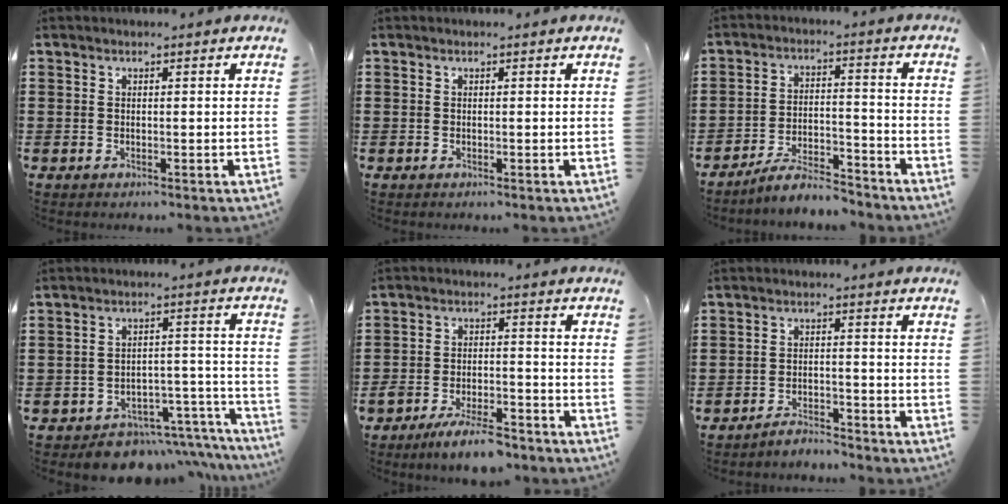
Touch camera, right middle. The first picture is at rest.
{"total": 0.0}
{"total": 6.2, "force": [-5.8, 0.8, 2.2], "torque": [-0.040, 0.005, -0.111]}
{"total": 6.0, "force": [-5.7, 1.7, 0.9], "torque": [-0.012, 0.022, -0.111]}
{"total": 6.3, "force": [-5.5, 1.3, 2.9], "torque": [-0.057, 0.005, -0.105]}
{"total": 3.1, "force": [-3.1, 0.2, 0.0], "torque": [-0.007, 0.001, -0.065]}